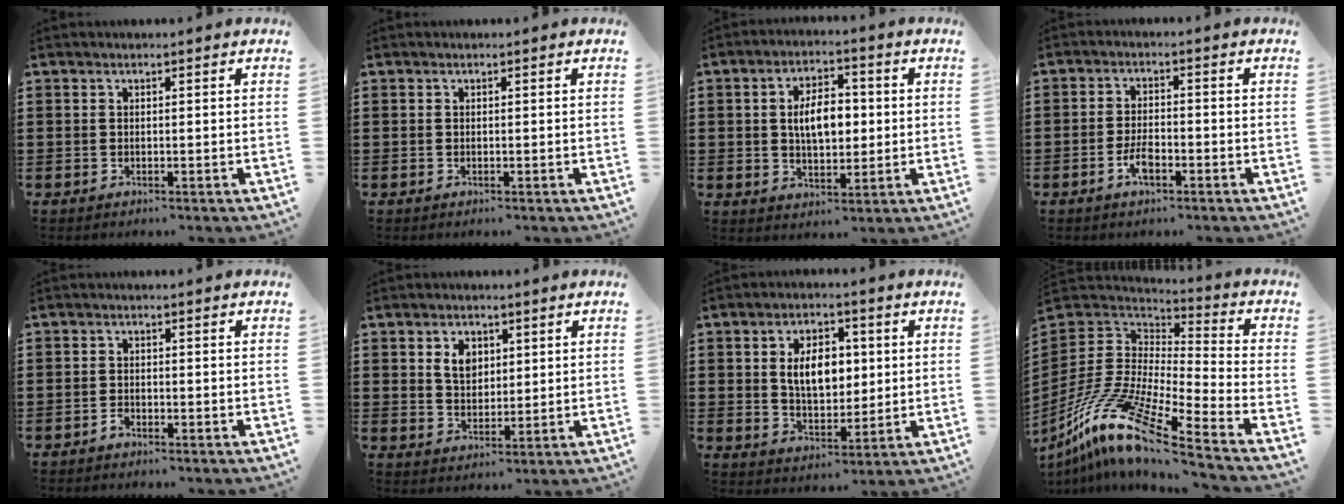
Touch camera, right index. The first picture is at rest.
{"total": 0.0}
{"total": 6.4, "force": [0.5, 3.5, 5.3], "torque": [-0.093, 0.006, 0.001]}
{"total": 3.7, "force": [-1.7, 1.5, 2.9], "torque": [-0.071, -0.001, -0.037]}
{"total": 1.3, "force": [-1.0, 0.5, 0.5], "torque": [-0.014, -0.003, -0.020]}
{"total": 4.3, "force": [1.6, 3.0, 2.6], "torque": [-0.061, 0.012, 0.028]}
{"total": 7.2, "force": [1.3, 4.4, 5.5], "torque": [-0.105, 0.008, 0.017]}
{"total": 13.6, "force": [-10.0, 2.1, 9.0], "torque": [-0.199, 0.002, -0.202]}